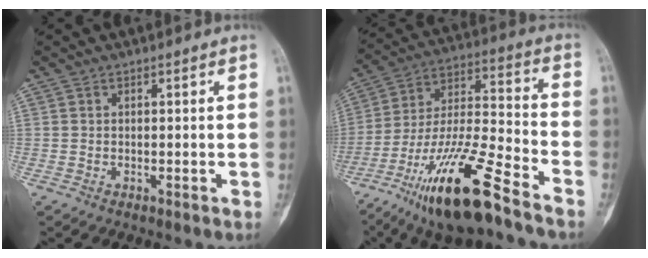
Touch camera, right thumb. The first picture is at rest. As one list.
[{"total": 20.8, "force": [-13.4, 4.0, 15.4], "torque": [-0.313, 0.059, -0.240]}]